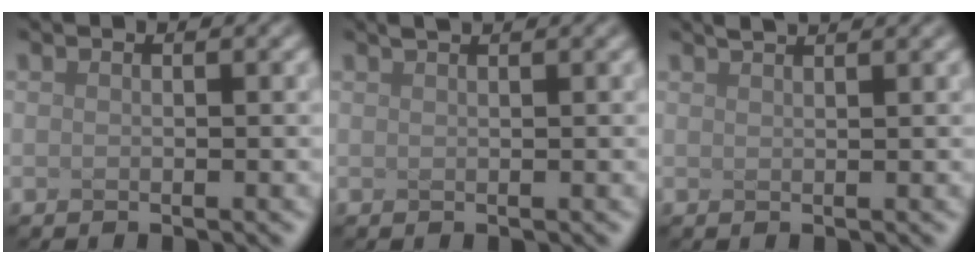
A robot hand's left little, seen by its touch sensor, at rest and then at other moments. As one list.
[{"total": 1.5, "force": [1.2, 0.4, 0.8], "torque": [-0.005, 0.007, 0.002]}, {"total": 2.9, "force": [2.3, 0.8, 1.6], "torque": [-0.002, 0.019, 0.003]}]